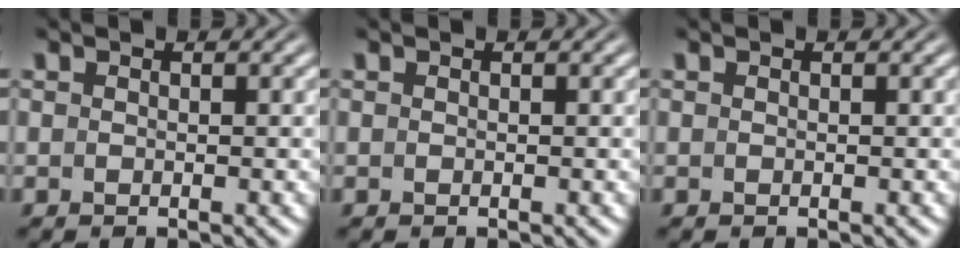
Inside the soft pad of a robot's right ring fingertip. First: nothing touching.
{"total": 0.0}
{"total": 0.0}